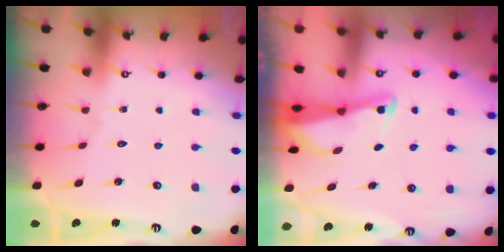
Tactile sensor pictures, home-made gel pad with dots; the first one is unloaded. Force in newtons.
{"total": 2.4, "press": 2.4, "slide": 0.3}